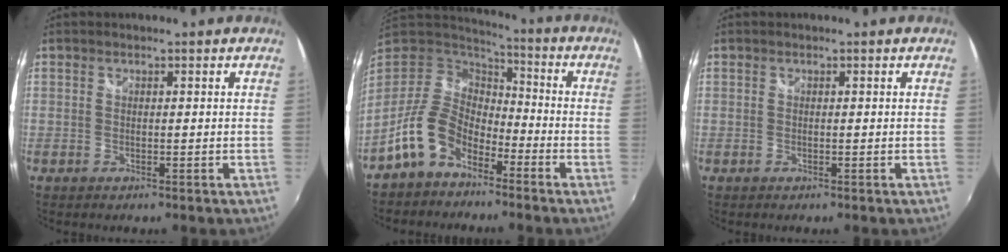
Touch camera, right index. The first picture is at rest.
{"total": 12.1, "force": [-7.3, 7.4, 6.1], "torque": [-0.132, 0.019, -0.137]}
{"total": 0.0}